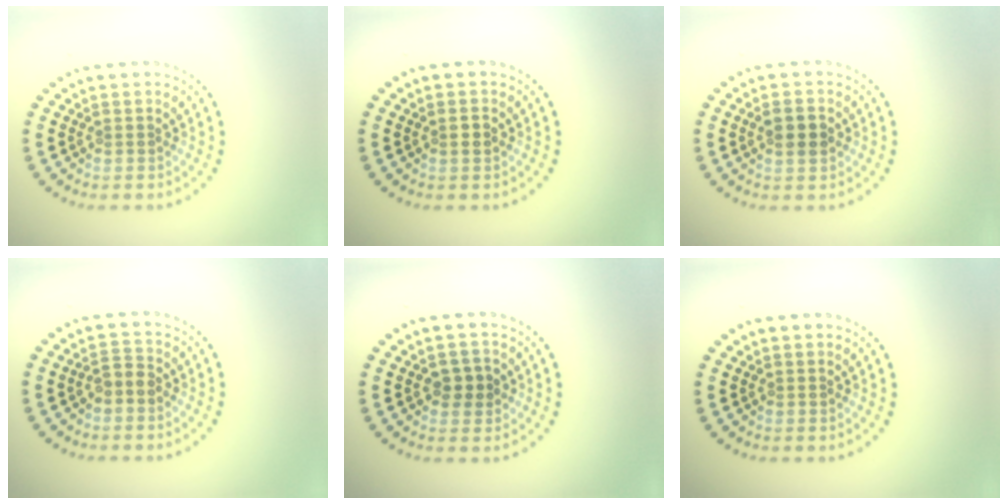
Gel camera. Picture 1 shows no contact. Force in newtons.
{"total": 0.9, "press": 0.9, "slide": 0.2}
{"total": 2.2, "press": 2.2, "slide": 0.1}
{"total": 1.4, "press": 1.3, "slide": 0.5}
{"total": 2.1, "press": 2.1, "slide": 0.3}
{"total": 0.0}